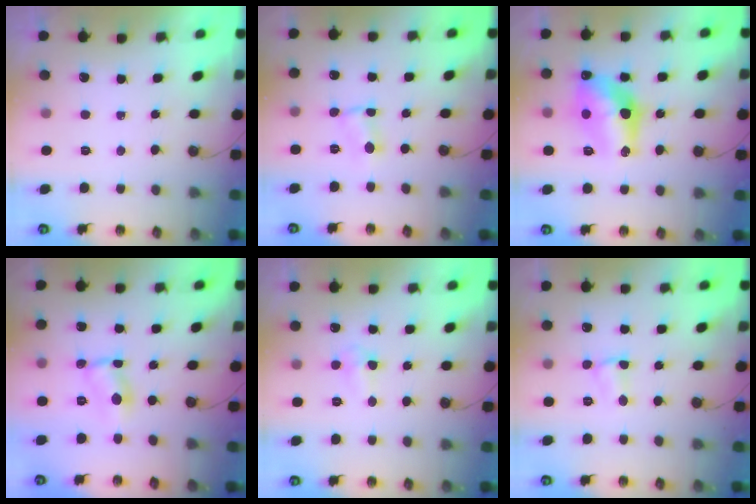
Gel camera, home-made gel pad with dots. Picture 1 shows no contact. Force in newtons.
{"total": 1.6, "press": 1.6, "slide": 0.3}
{"total": 14.4, "press": 14.3, "slide": 1.3}
{"total": 2.4, "press": 2.4, "slide": 0.1}
{"total": 5.3, "press": 5.2, "slide": 0.8}
{"total": 3.6, "press": 2.0, "slide": 3.0}